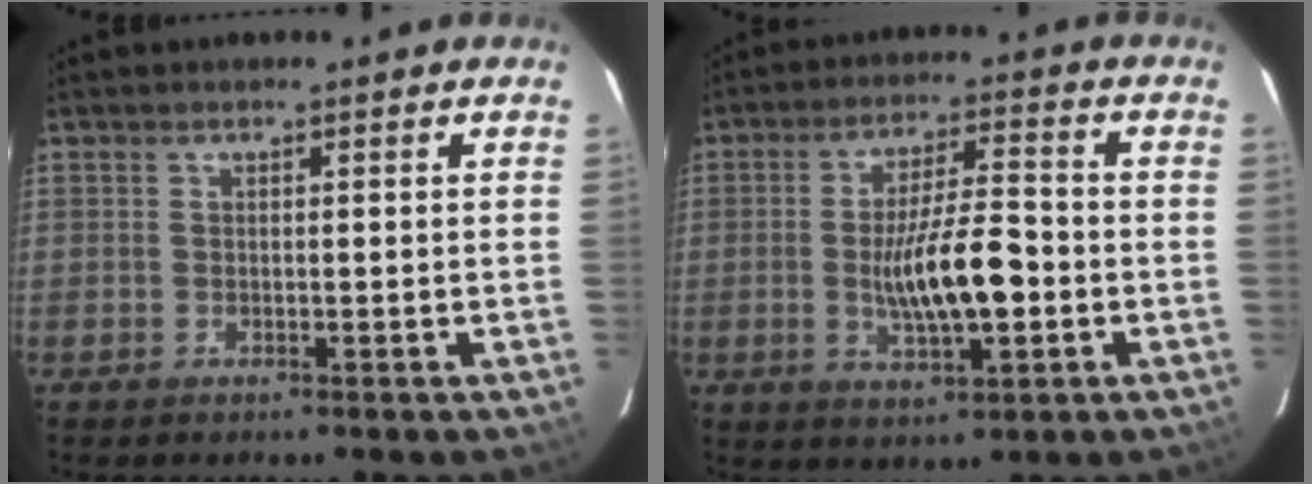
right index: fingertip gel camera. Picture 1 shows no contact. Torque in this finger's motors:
{"motor_torque": [0.43, -0.05, 0.27, 0.10]}